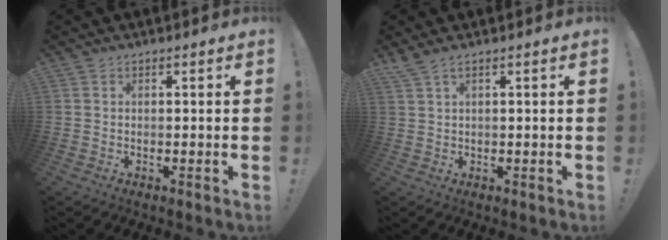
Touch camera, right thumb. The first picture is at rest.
{"total": 2.1, "force": [1.2, 0.5, 1.6], "torque": [-0.036, -0.001, 0.023]}